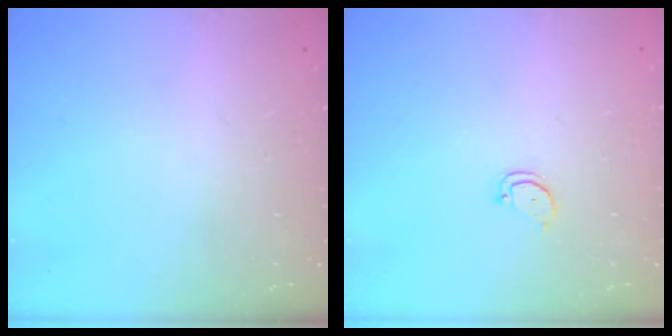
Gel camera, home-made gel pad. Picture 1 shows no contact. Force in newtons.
{"total": 2.5, "press": 2.5, "slide": 0.3}